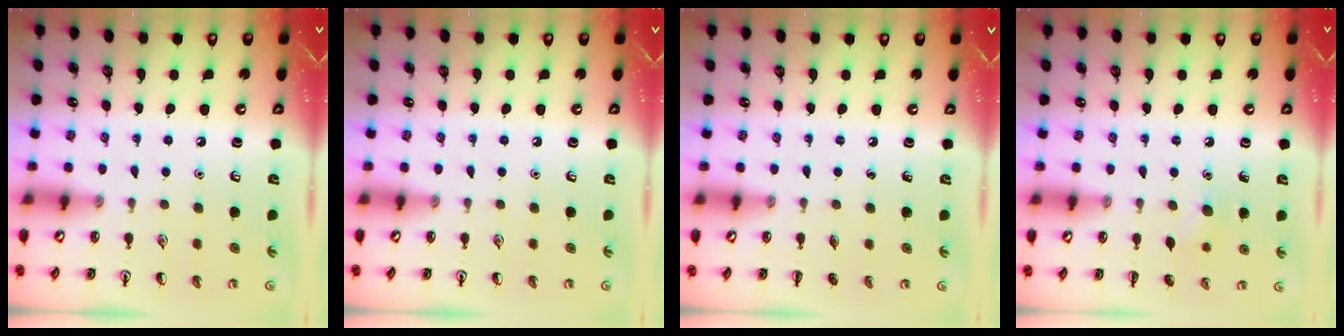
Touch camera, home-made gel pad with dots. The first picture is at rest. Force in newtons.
{"total": 0.0}
{"total": 0.0}
{"total": 6.2, "press": 6.0, "slide": 1.5}